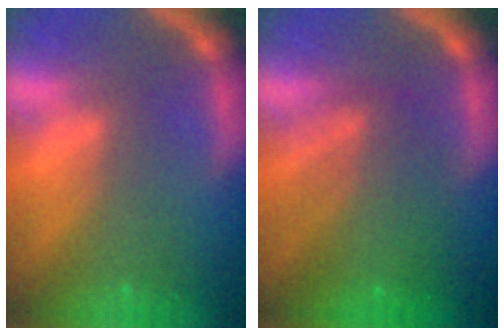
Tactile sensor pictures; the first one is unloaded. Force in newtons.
{"total": 6.6}